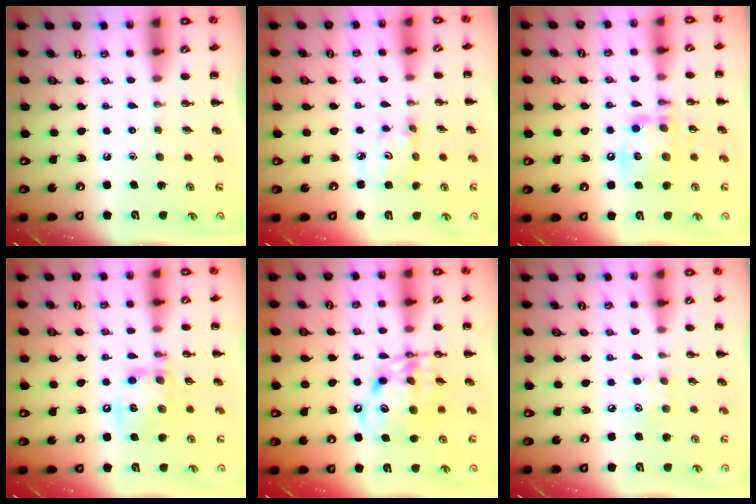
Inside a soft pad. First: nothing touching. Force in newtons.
{"total": 3.2, "press": 3.2, "slide": 0.5}
{"total": 14.6, "press": 14.4, "slide": 2.4}
{"total": 14.1, "press": 13.8, "slide": 2.6}
{"total": 10.5, "press": 10.0, "slide": 3.0}
{"total": 5.5, "press": 5.3, "slide": 1.3}